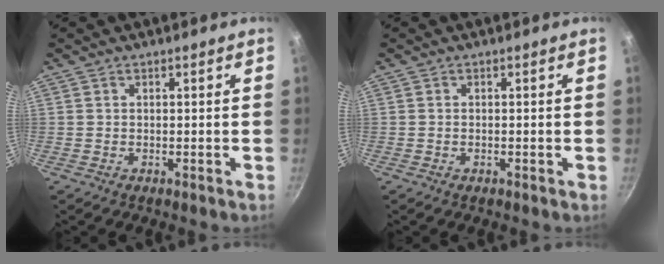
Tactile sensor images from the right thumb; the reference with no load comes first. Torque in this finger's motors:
{"motor_torque": [-0.48, -0.08, -0.39, 0.40, 0.02]}